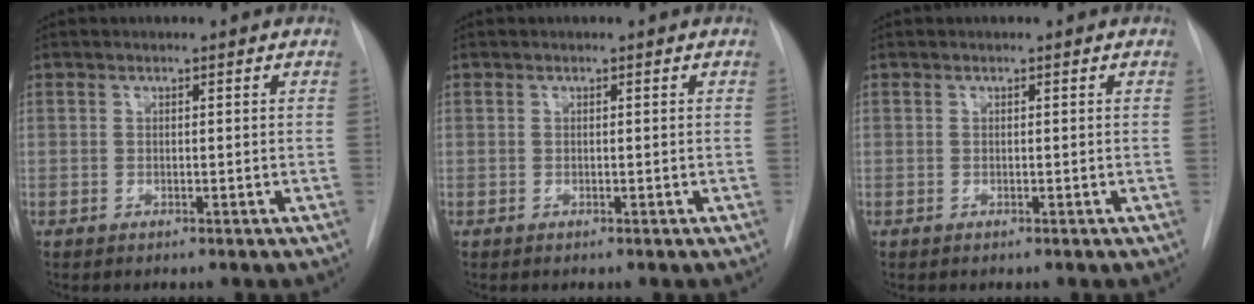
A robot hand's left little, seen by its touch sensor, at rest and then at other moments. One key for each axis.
{"total": 0.0}
{"total": 0.0}